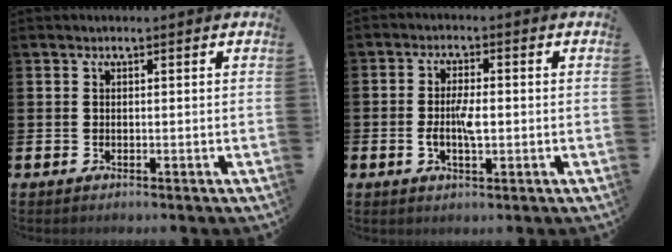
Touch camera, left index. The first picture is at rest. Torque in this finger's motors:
{"motor_torque": [1.02, 0.86, 0.26, 0.21]}